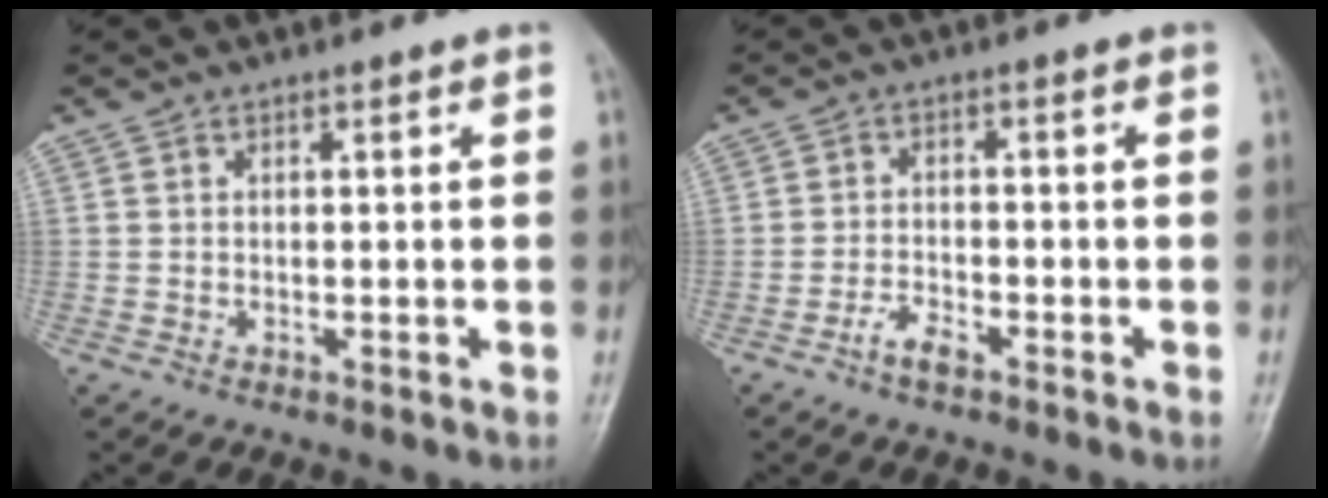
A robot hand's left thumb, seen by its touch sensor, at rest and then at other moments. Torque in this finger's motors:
{"motor_torque": [-0.07, 0.12, 0.05, 0.08, 0.01]}